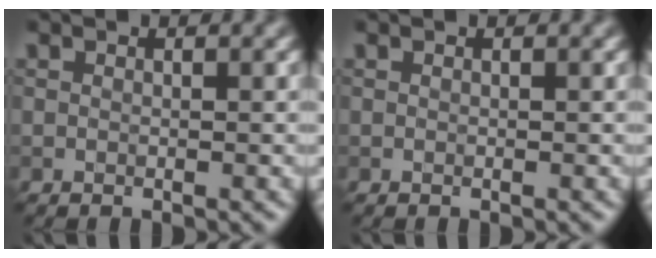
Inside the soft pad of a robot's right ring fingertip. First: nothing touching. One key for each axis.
{"total": 0.0}